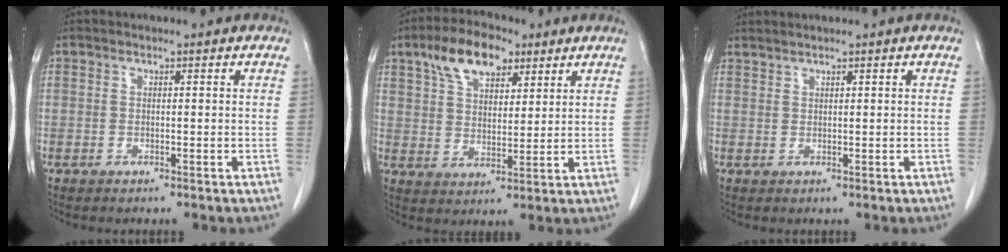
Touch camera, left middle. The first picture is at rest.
{"total": 9.9, "force": [5.9, 4.7, 6.4], "torque": [-0.122, 0.023, 0.108]}
{"total": 1.0, "force": [1.0, -0.1, 0.1], "torque": [-0.004, 0.003, 0.024]}